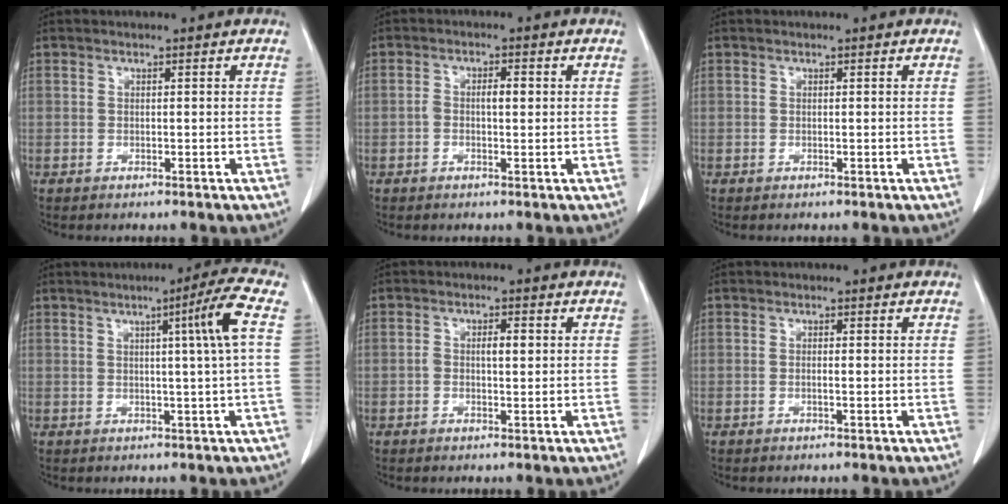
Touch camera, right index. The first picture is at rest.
{"total": 2.7, "force": [0.0, 1.0, 2.5], "torque": [-0.047, 0.011, 0.002]}
{"total": 0.0}
{"total": 6.4, "force": [1.2, -1.8, 6.0], "torque": [-0.092, 0.004, 0.023]}
{"total": 2.7, "force": [0.2, 1.0, 2.5], "torque": [-0.046, 0.008, 0.005]}
{"total": 0.8, "force": [-0.1, 0.1, 0.8], "torque": [-0.014, 0.000, -0.001]}